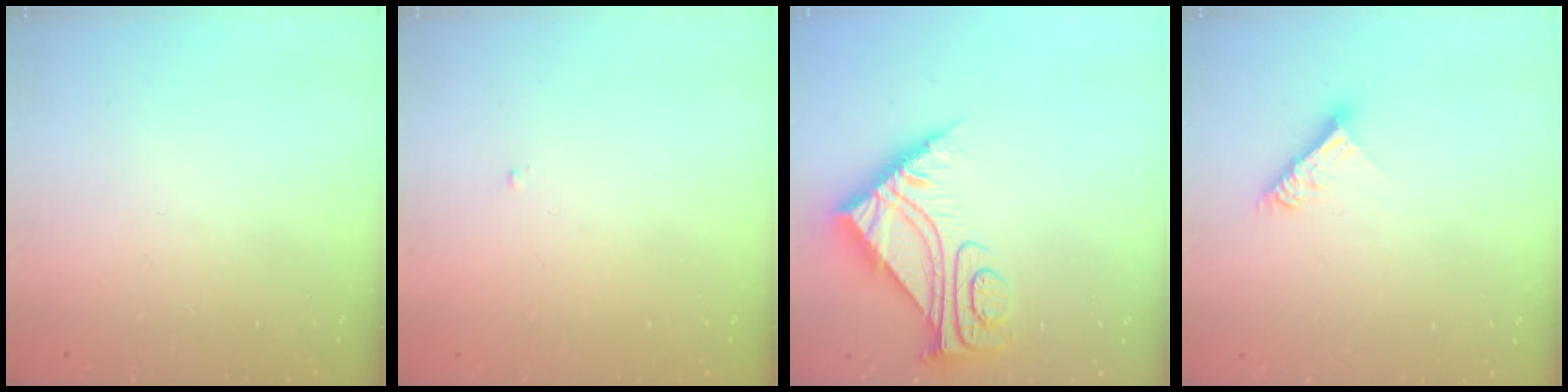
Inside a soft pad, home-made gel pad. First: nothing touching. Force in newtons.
{"total": 0.6, "press": 0.6, "slide": 0.2}
{"total": 10.7, "press": 10.7, "slide": 1.0}
{"total": 8.9, "press": 8.9, "slide": 0.7}